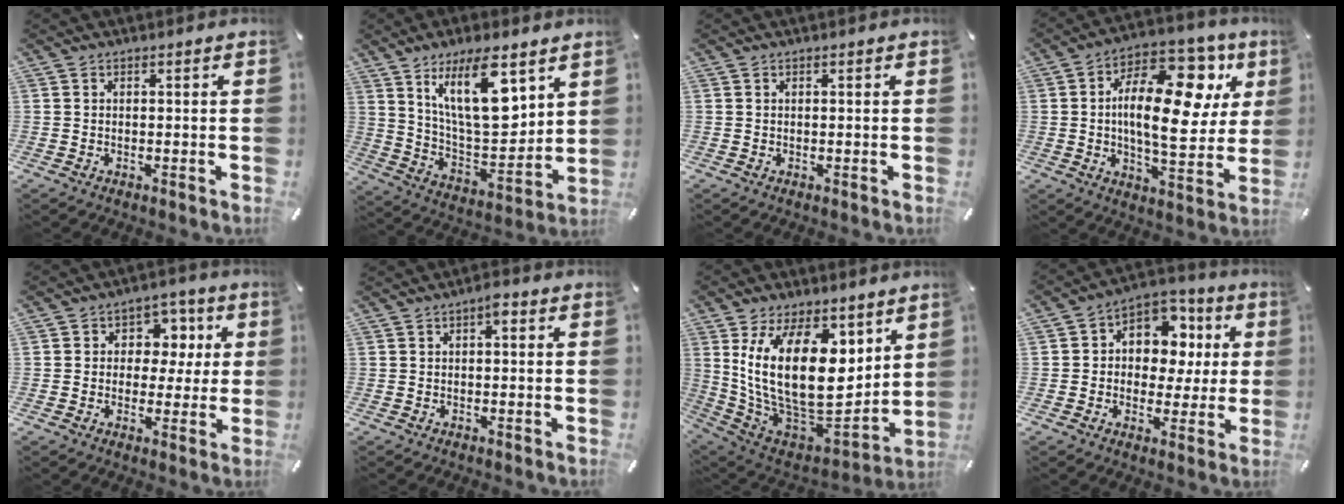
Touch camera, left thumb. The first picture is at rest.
{"total": 19.1, "force": [10.5, 7.7, 14.0], "torque": [-0.261, -0.051, 0.172]}
{"total": 0.0}
{"total": 22.1, "force": [5.2, 10.9, 18.5], "torque": [-0.301, -0.029, 0.082]}
{"total": 8.3, "force": [0.8, 7.4, 3.7], "torque": [-0.042, 0.003, 0.009]}
{"total": 2.2, "force": [0.3, 0.8, 2.0], "torque": [-0.034, 0.006, 0.000]}
{"total": 24.4, "force": [5.6, 14.2, 19.0], "torque": [-0.369, -0.060, 0.107]}
{"total": 10.3, "force": [2.0, 9.1, 4.5], "torque": [-0.066, -0.015, 0.040]}